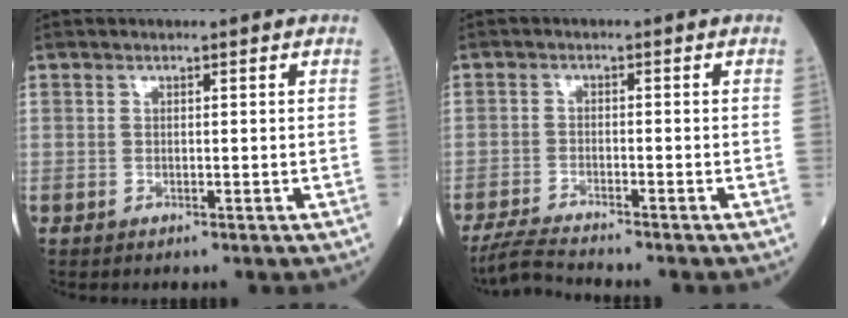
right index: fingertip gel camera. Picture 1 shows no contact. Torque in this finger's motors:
{"motor_torque": [-0.21, -0.06, 0.08, 0.01]}